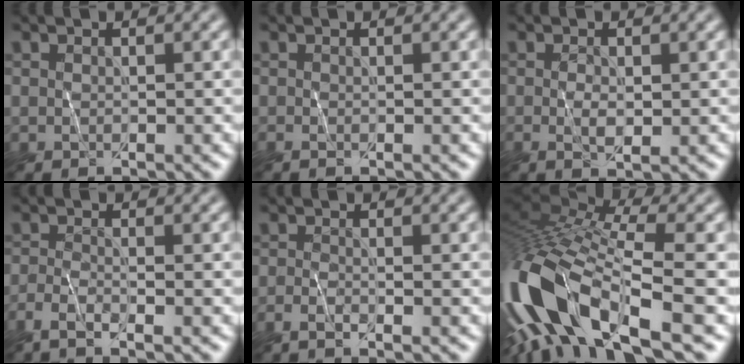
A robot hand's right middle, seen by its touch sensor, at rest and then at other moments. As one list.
[{"total": 0.0}, {"total": 1.7, "force": [-0.3, 0.5, 1.6], "torque": [-0.031, -0.001, -0.004]}, {"total": 2.4, "force": [-1.8, 0.5, 1.5], "torque": [-0.032, -0.006, -0.049]}, {"total": 1.4, "force": [-1.0, 0.3, 1.0], "torque": [-0.016, -0.001, -0.026]}, {"total": 14.4, "force": [-5.0, 5.4, 12.3], "torque": [-0.271, 0.016, -0.083]}]